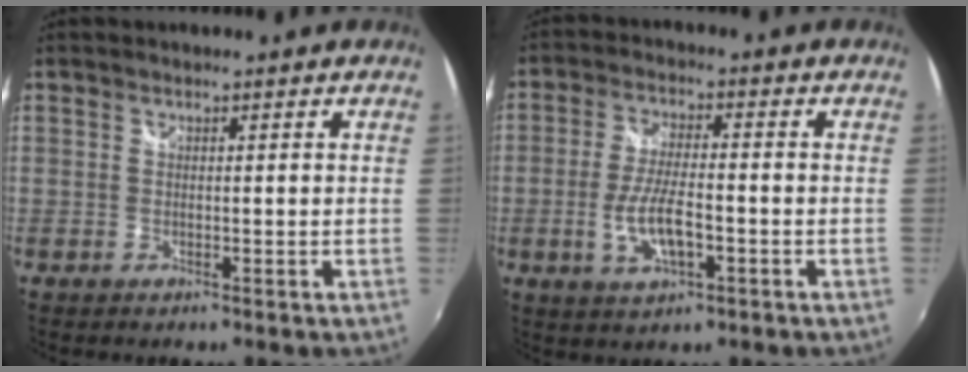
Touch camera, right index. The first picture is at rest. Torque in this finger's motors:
{"motor_torque": [0.20, -0.08, 0.41, 0.05]}